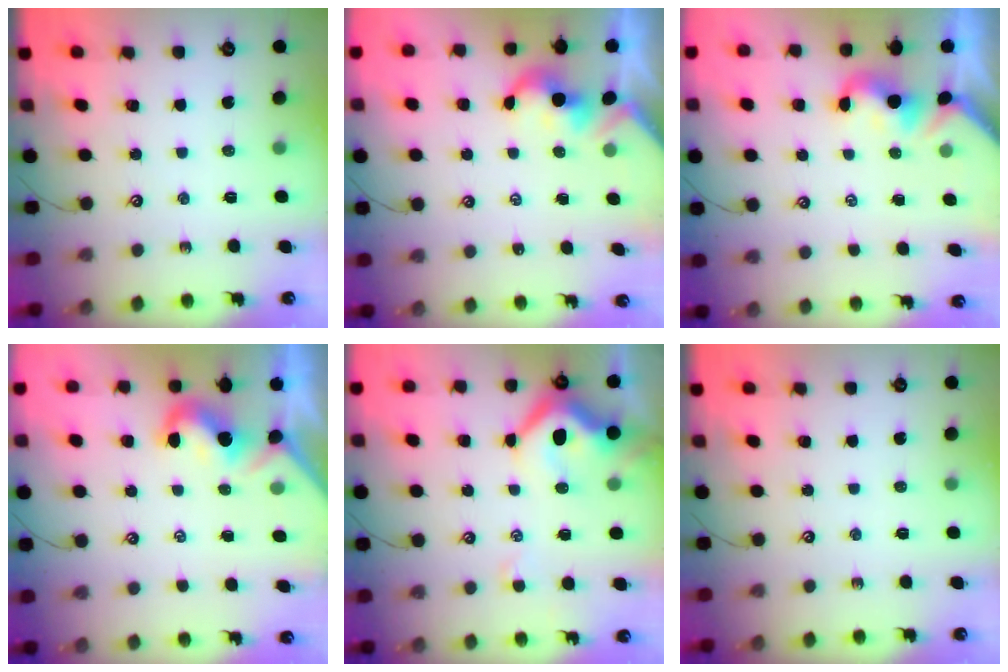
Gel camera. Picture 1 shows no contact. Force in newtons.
{"total": 2.0, "press": 1.9, "slide": 0.4}
{"total": 1.5, "press": 1.4, "slide": 0.5}
{"total": 2.1, "press": 2.0, "slide": 0.6}
{"total": 8.9, "press": 8.7, "slide": 1.5}
{"total": 0.0}